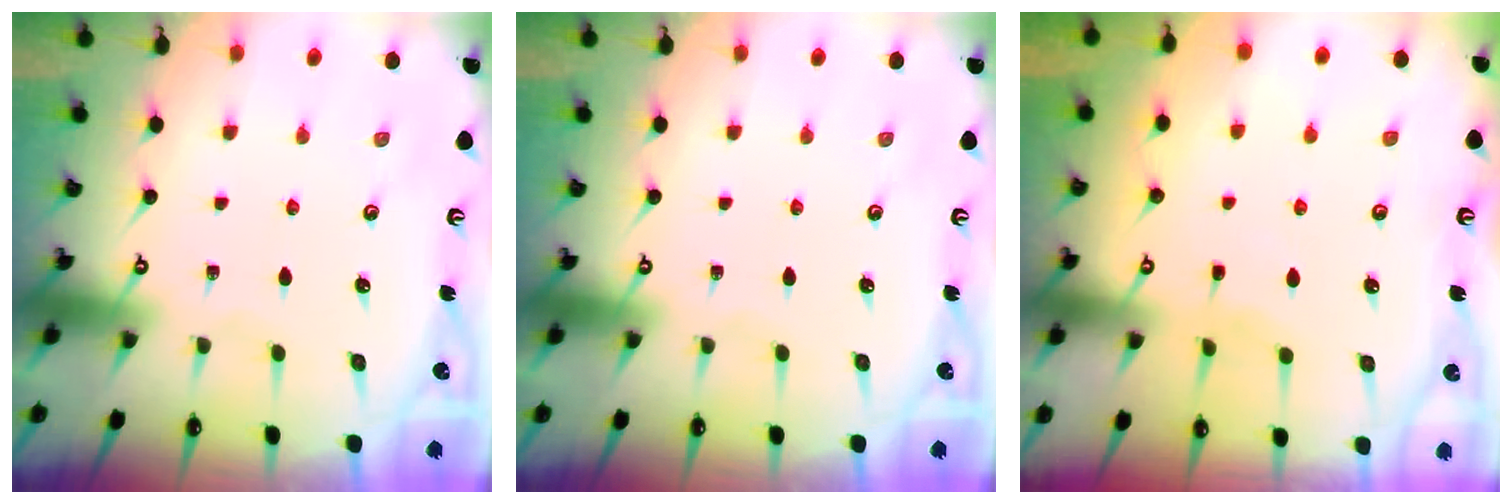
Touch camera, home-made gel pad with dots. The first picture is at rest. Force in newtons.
{"total": 0.0}
{"total": 2.1, "press": 2.1, "slide": 0.4}